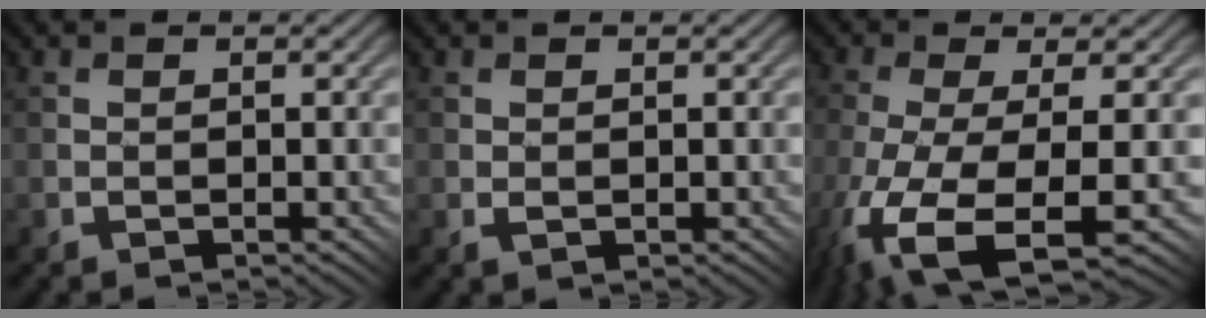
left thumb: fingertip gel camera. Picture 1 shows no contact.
{"total": 0.6, "force": [0.1, 0.4, 0.5], "torque": [-0.010, 0.000, 0.003]}
{"total": 11.4, "force": [-5.5, 3.0, 9.6], "torque": [-0.229, -0.027, -0.092]}